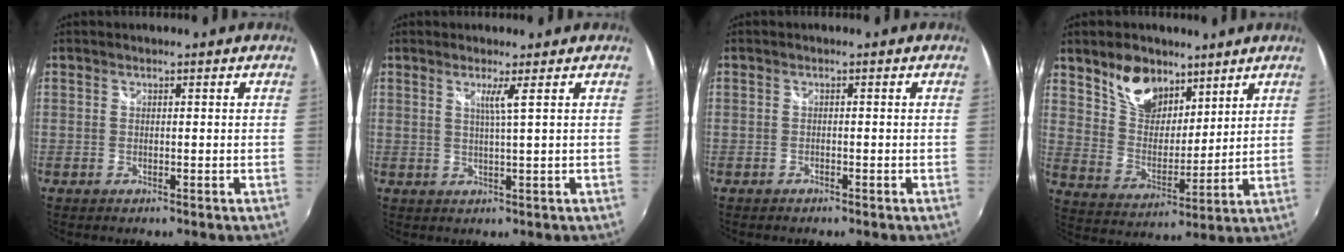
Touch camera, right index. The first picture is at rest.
{"total": 2.3, "force": [1.0, -0.9, 1.9], "torque": [-0.029, -0.006, 0.017]}
{"total": 0.8, "force": [-0.7, 0.2, 0.2], "torque": [-0.006, 0.001, -0.011]}
{"total": 11.4, "force": [7.8, 6.7, 5.0], "torque": [-0.092, 0.010, 0.152]}